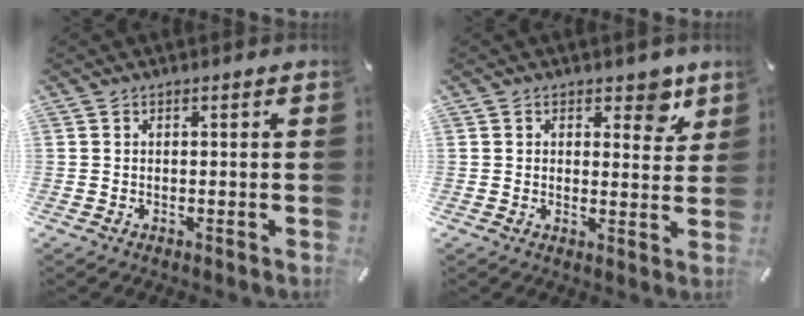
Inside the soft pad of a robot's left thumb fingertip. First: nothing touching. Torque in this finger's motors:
{"motor_torque": [0.23, -0.41, -0.05, 0.06, -0.05]}